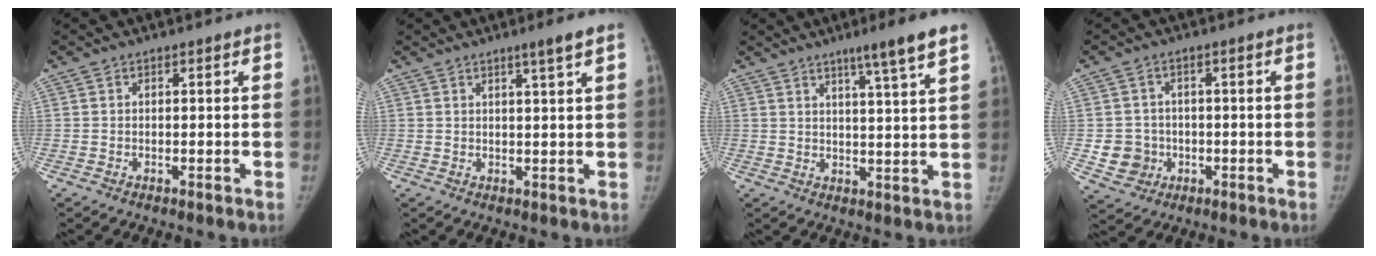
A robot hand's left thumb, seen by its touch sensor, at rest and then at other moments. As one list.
[{"total": 3.7, "force": [2.2, -0.5, 2.9], "torque": [-0.048, -0.014, 0.037]}, {"total": 8.4, "force": [5.4, -0.5, 6.4], "torque": [-0.095, -0.028, 0.079]}, {"total": 5.9, "force": [-1.1, 5.7, 1.2], "torque": [0.008, 0.010, -0.012]}]